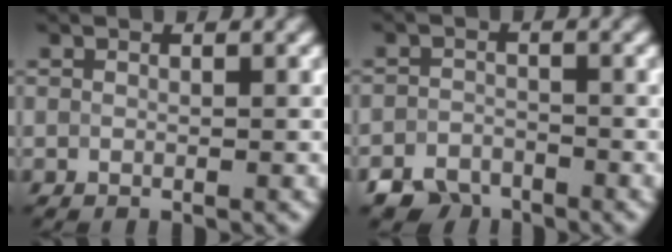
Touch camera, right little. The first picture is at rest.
{"total": 3.3, "force": [-2.8, 1.5, 0.4], "torque": [-0.002, -0.006, -0.057]}